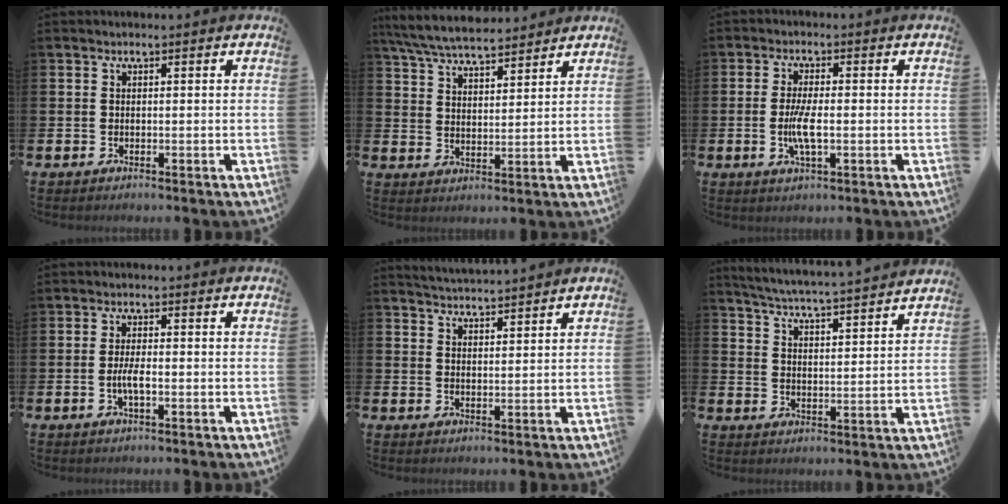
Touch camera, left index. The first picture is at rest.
{"total": 6.9, "force": [6.6, 1.1, 1.7], "torque": [-0.061, -0.027, 0.122]}
{"total": 4.3, "force": [-0.7, 1.2, 4.0], "torque": [-0.070, -0.004, -0.017]}
{"total": 2.6, "force": [-0.7, 0.8, 2.4], "torque": [-0.037, 0.000, -0.015]}
{"total": 3.8, "force": [3.8, -0.1, -0.1], "torque": [-0.004, -0.021, 0.069]}
{"total": 5.2, "force": [5.2, -0.5, 0.7], "torque": [-0.036, -0.044, 0.088]}